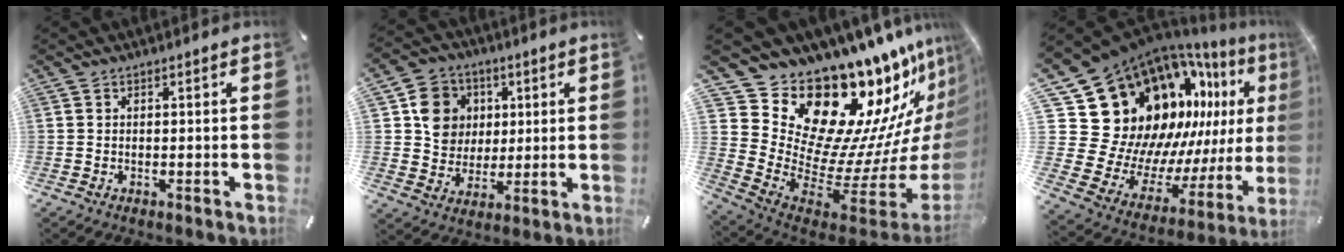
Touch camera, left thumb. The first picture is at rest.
{"total": 10.9, "force": [2.6, 10.0, 3.5], "torque": [-0.048, 0.002, 0.056]}
{"total": 22.8, "force": [16.7, 12.0, 9.9], "torque": [-0.132, -0.200, 0.332]}
{"total": 24.0, "force": [10.6, 18.5, 11.1], "torque": [-0.139, -0.162, 0.258]}